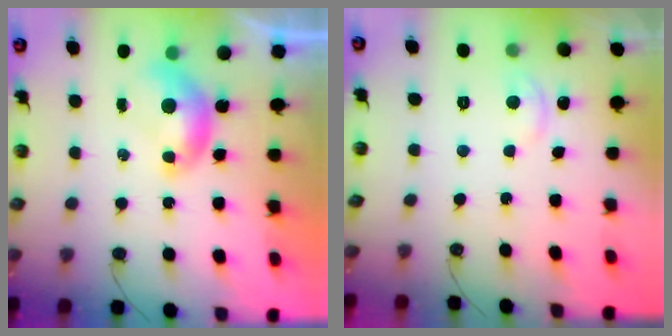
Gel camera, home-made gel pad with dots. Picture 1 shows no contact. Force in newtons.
{"total": 3.0, "press": 2.9, "slide": 0.4}